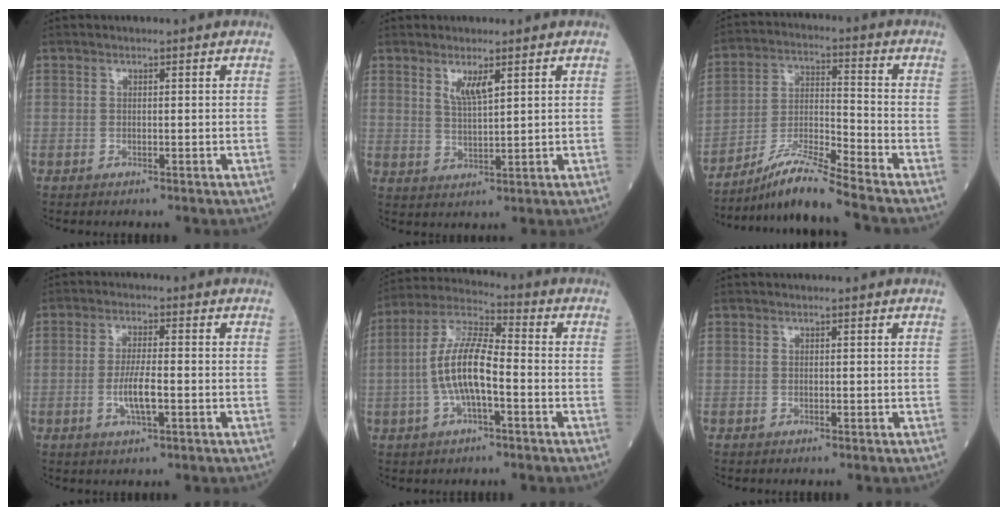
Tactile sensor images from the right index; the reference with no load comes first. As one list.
[{"total": 3.4, "force": [1.9, 0.4, 2.8], "torque": [-0.060, -0.005, 0.041]}, {"total": 10.0, "force": [-8.7, -1.7, 4.7], "torque": [-0.102, -0.015, -0.162]}, {"total": 4.9, "force": [-1.4, 0.8, 4.7], "torque": [-0.098, -0.004, -0.024]}, {"total": 10.5, "force": [-1.9, 2.8, 10.0], "torque": [-0.214, 0.016, -0.037]}, {"total": 0.0}]